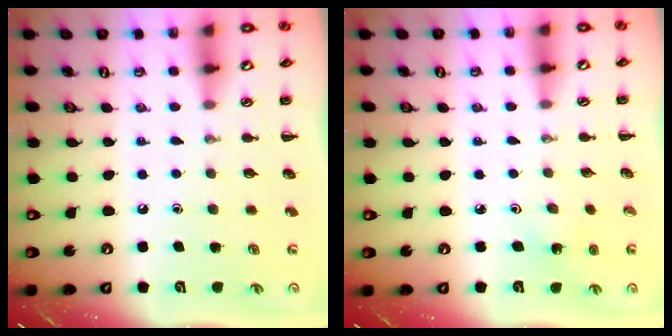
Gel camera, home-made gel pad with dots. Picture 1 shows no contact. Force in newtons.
{"total": 2.1, "press": 2.0, "slide": 0.7}